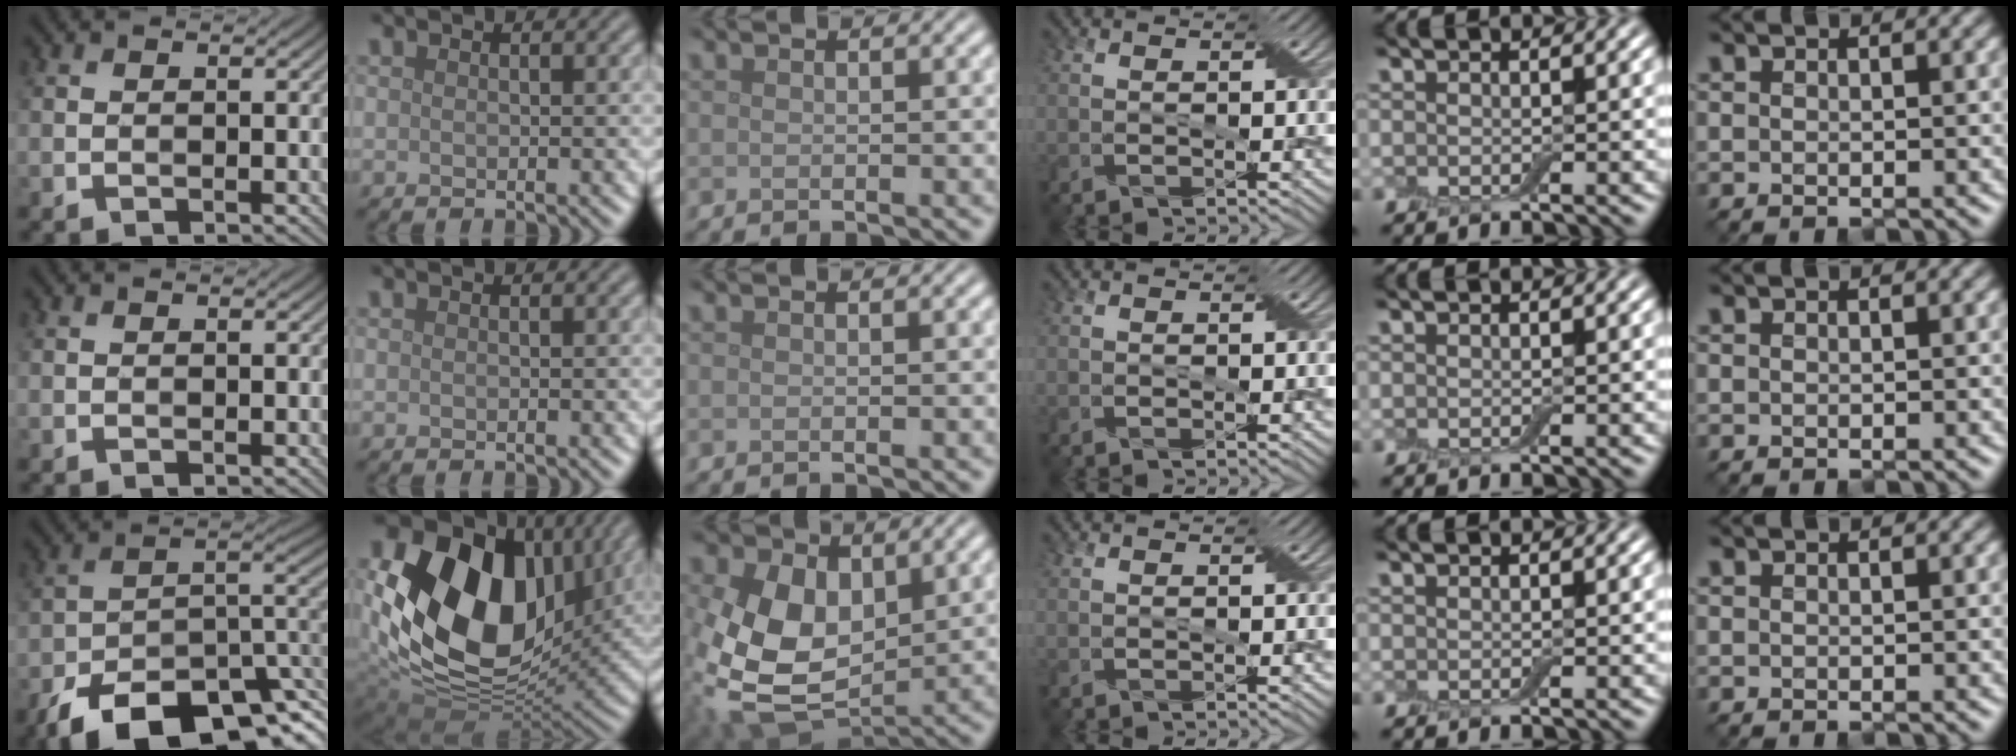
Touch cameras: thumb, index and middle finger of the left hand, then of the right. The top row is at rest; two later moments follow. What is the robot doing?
{"motion": "peel", "object": "duck tape"}